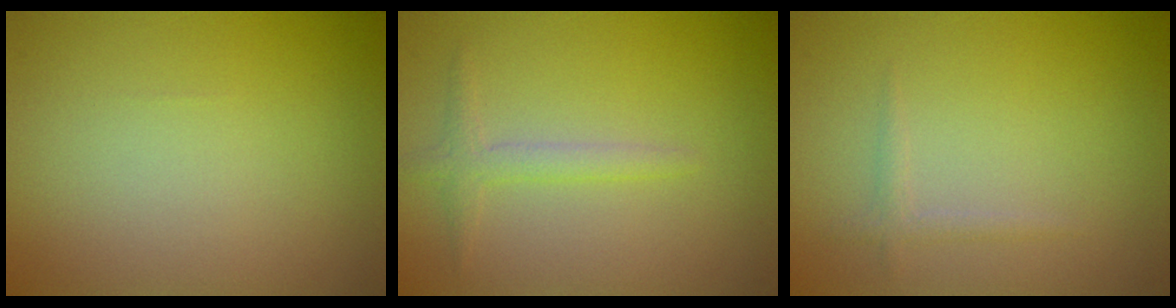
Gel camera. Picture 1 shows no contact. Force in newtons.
{"total": 1.7, "press": 1.7, "slide": 0.1}
{"total": 0.9, "press": 0.9, "slide": 0.0}